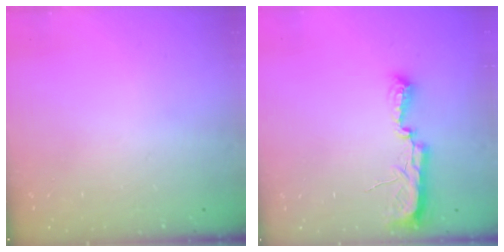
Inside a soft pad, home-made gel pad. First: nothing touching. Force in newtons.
{"total": 7.7, "press": 7.7, "slide": 0.7}